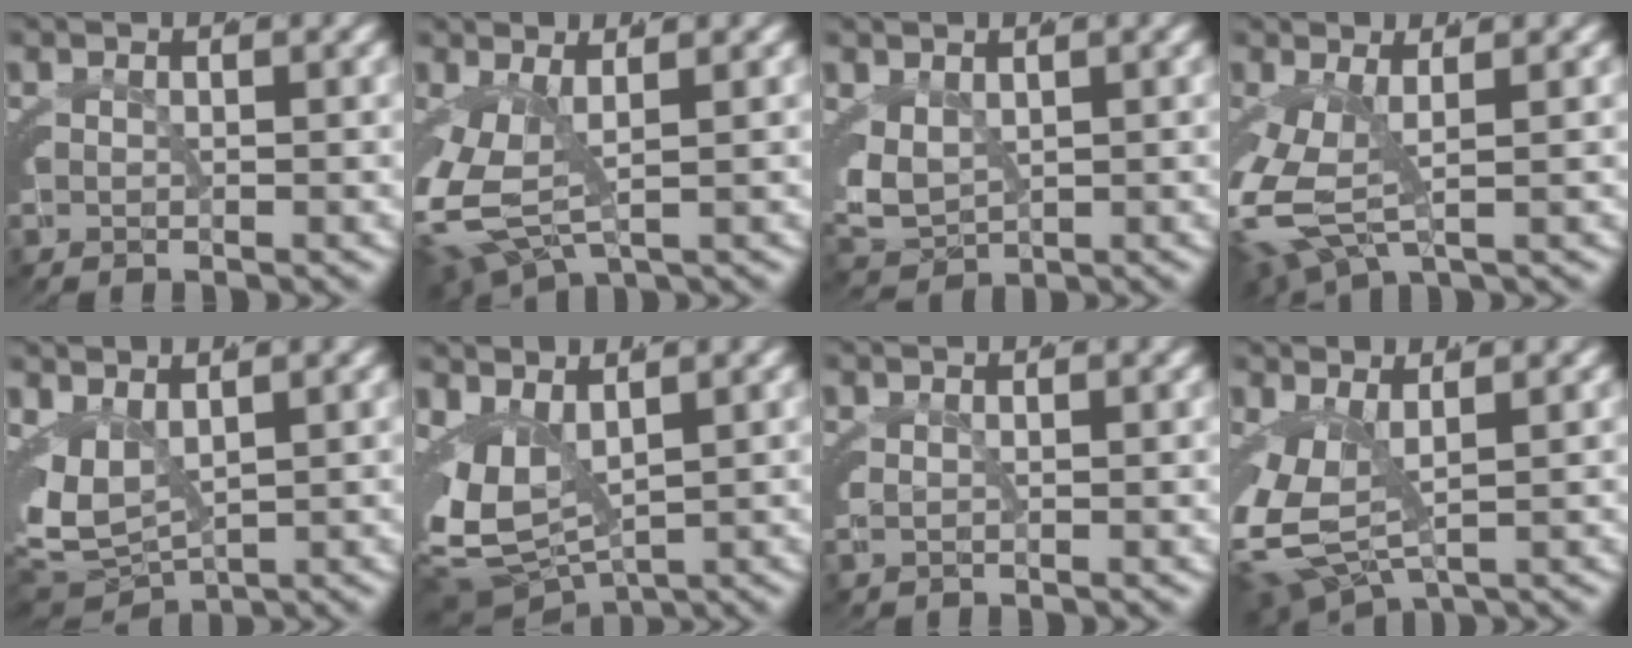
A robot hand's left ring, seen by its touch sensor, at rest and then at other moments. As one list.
[{"total": 5.9, "force": [-0.4, 3.3, 4.9], "torque": [-0.119, -0.031, 0.013]}, {"total": 3.7, "force": [0.4, 2.8, 2.3], "torque": [-0.081, -0.033, 0.031]}, {"total": 5.8, "force": [-0.7, 2.7, 5.1], "torque": [-0.121, -0.028, 0.009]}, {"total": 8.1, "force": [0.1, 6.7, 4.7], "torque": [-0.128, -0.033, 0.014]}, {"total": 9.5, "force": [-0.6, 7.2, 6.2], "torque": [-0.143, -0.037, 0.006]}, {"total": 0.5, "force": [0.3, -0.1, 0.4], "torque": [-0.012, -0.005, 0.011]}, {"total": 6.6, "force": [-0.8, 4.4, 4.9], "torque": [-0.131, -0.039, 0.008]}]